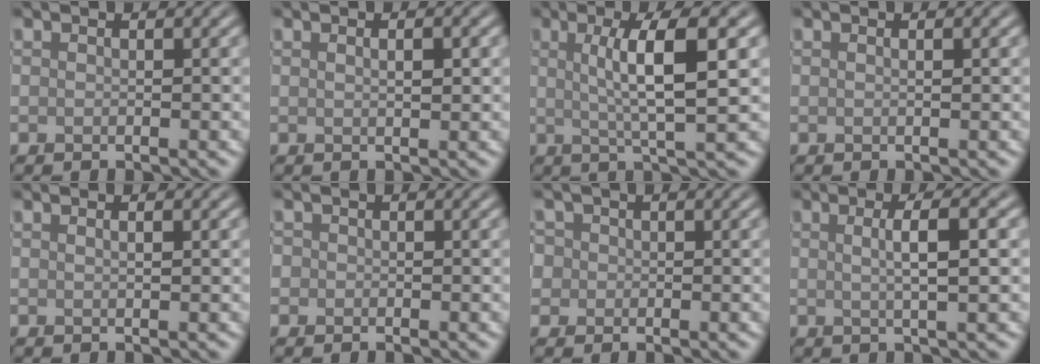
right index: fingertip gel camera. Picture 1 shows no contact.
{"total": 1.1, "force": [0.4, 0.3, 1.0], "torque": [-0.017, 0.000, 0.007]}
{"total": 6.4, "force": [1.3, 1.4, 6.2], "torque": [-0.092, 0.008, 0.020]}
{"total": 0.5, "force": [0.2, 0.1, 0.5], "torque": [-0.005, 0.002, 0.000]}
{"total": 0.8, "force": [0.3, 0.2, 0.7], "torque": [-0.009, 0.002, 0.002]}
{"total": 1.1, "force": [-0.1, 1.1, 0.2], "torque": [0.006, -0.002, -0.008]}
{"total": 3.5, "force": [0.8, 3.2, 1.3], "torque": [-0.016, 0.025, -0.008]}
{"total": 3.6, "force": [0.4, 0.9, 3.5], "torque": [-0.049, 0.006, 0.003]}